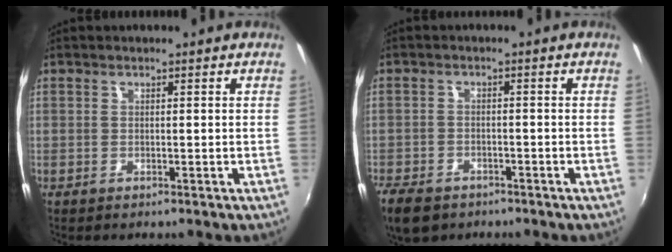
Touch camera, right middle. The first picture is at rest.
{"total": 8.5, "force": [-5.9, 4.8, 3.7], "torque": [-0.104, -0.018, -0.106]}